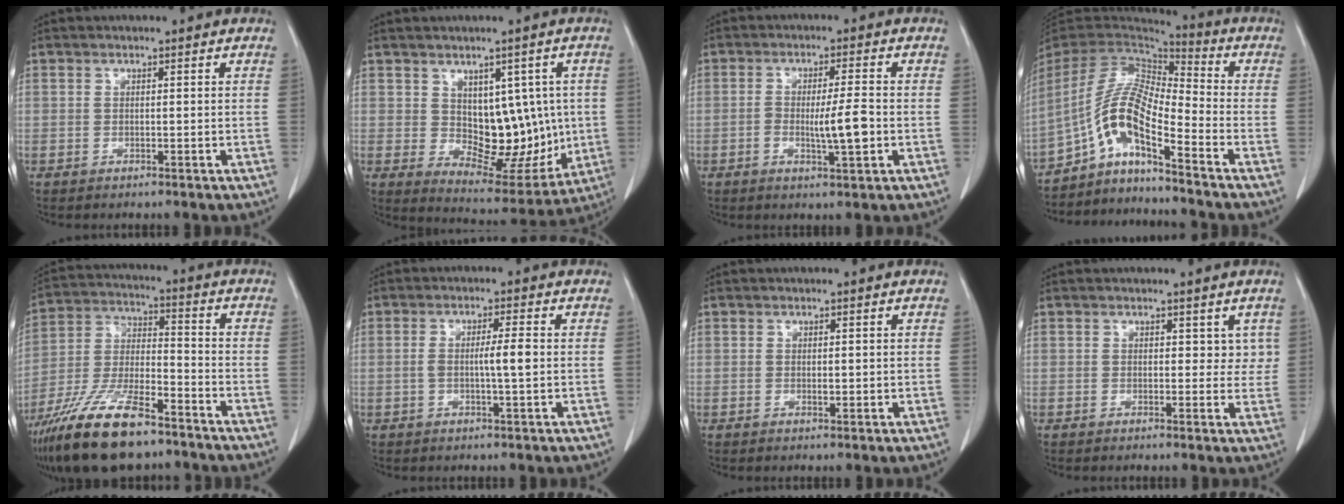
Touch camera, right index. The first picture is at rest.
{"total": 11.5, "force": [0.6, 6.8, 9.2], "torque": [-0.104, 0.009, 0.034]}
{"total": 5.7, "force": [-1.1, 0.7, 5.6], "torque": [-0.097, -0.003, -0.016]}
{"total": 9.8, "force": [-5.9, 1.2, 7.8], "torque": [-0.159, 0.013, -0.113]}
{"total": 16.4, "force": [-11.8, 4.2, 10.6], "torque": [-0.229, -0.022, -0.219]}
{"total": 4.0, "force": [-0.2, 0.1, 4.0], "torque": [-0.074, 0.001, -0.002]}
{"total": 0.9, "force": [0.1, 0.6, 0.7], "torque": [-0.010, -0.002, 0.002]}
{"total": 2.8, "force": [1.4, 1.9, 1.4], "torque": [0.001, -0.002, 0.017]}